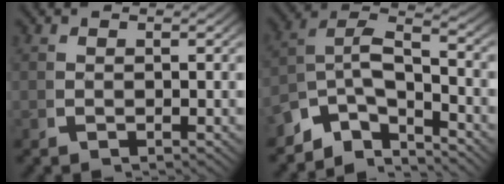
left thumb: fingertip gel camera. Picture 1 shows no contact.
{"total": 9.2, "force": [-2.5, 6.7, 5.8], "torque": [-0.127, -0.040, -0.039]}